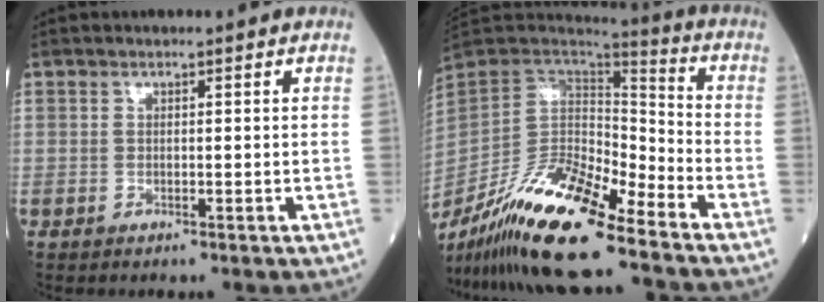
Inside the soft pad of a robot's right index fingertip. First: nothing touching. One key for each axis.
{"total": 17.7, "fx": -13.2, "fy": 3.0, "fz": 11.4, "tx": -0.226, "ty": -0.008, "tz": -0.248}